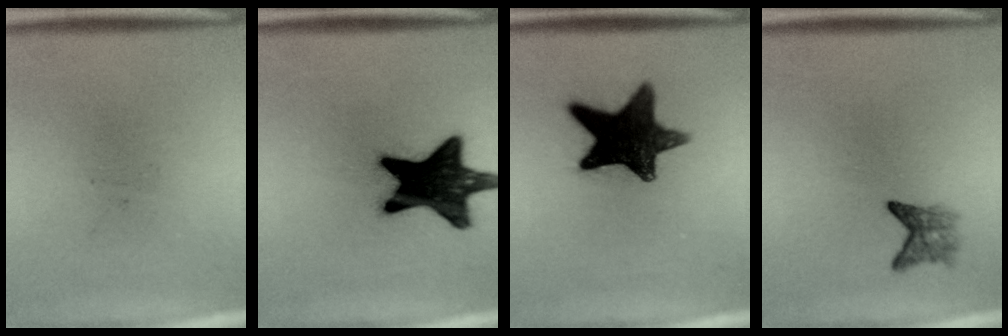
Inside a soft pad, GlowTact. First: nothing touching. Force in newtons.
{"total": 18.1}
{"total": 14.1}
{"total": 2.3}